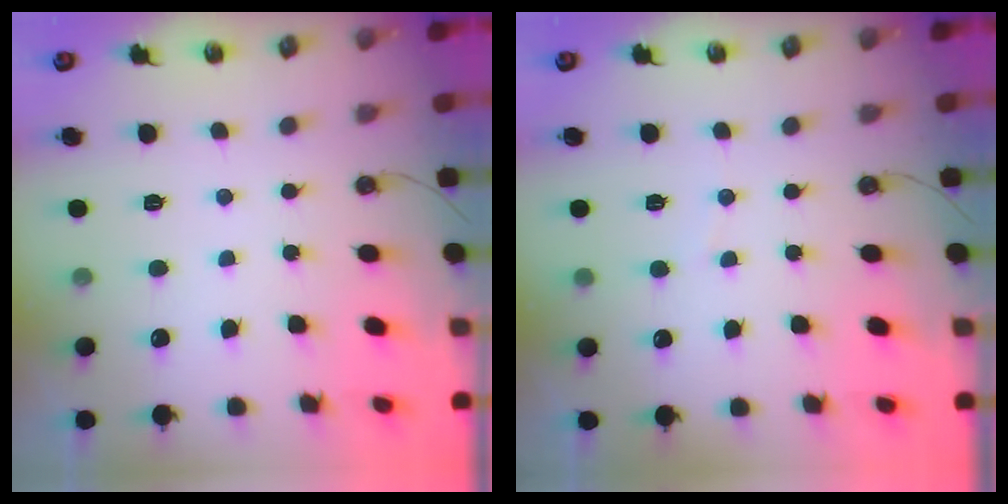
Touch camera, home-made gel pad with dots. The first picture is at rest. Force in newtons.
{"total": 2.9, "press": 2.9, "slide": 0.3}